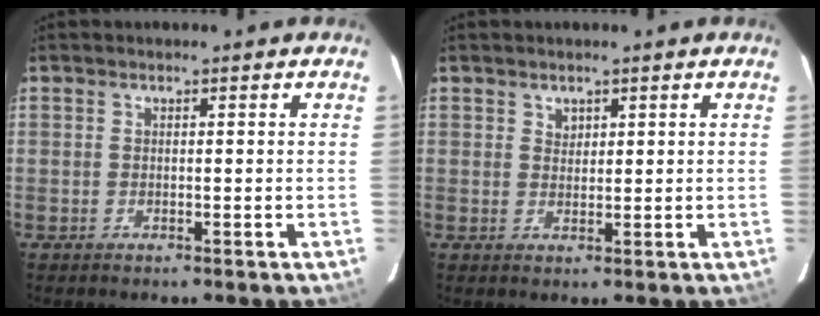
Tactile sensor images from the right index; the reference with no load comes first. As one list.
[{"total": 1.6, "force": [1.1, 1.2, 0.3], "torque": [0.000, 0.004, 0.018]}]